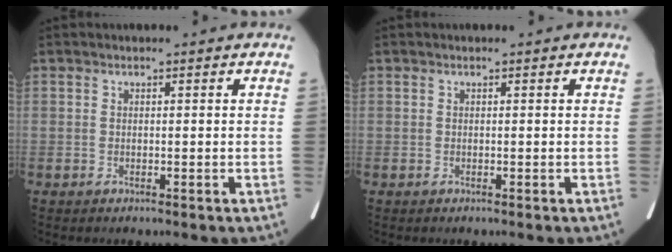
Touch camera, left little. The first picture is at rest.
{"total": 0.0}